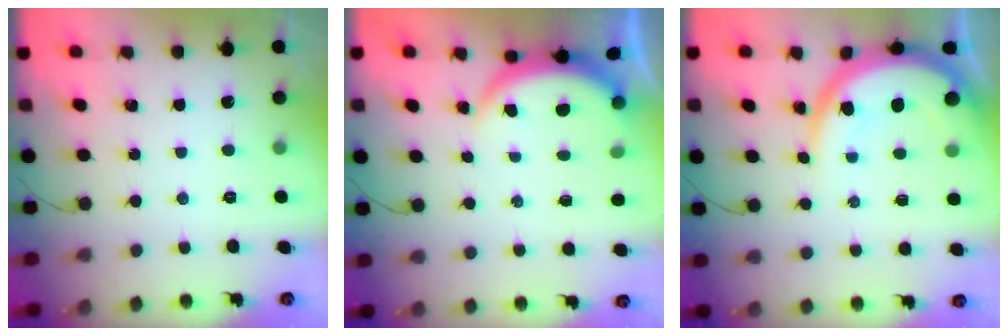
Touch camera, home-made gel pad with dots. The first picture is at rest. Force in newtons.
{"total": 3.9, "press": 3.9, "slide": 0.3}
{"total": 12.2, "press": 12.1, "slide": 1.1}